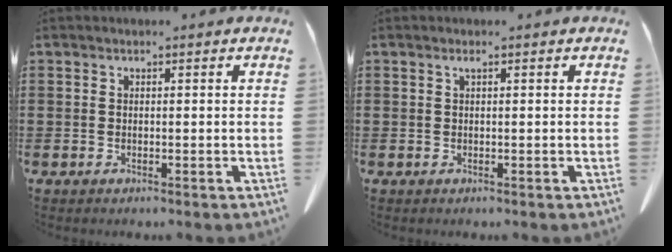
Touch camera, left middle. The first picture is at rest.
{"total": 0.5, "force": [0.2, 0.0, 0.5], "torque": [-0.010, -0.001, 0.005]}